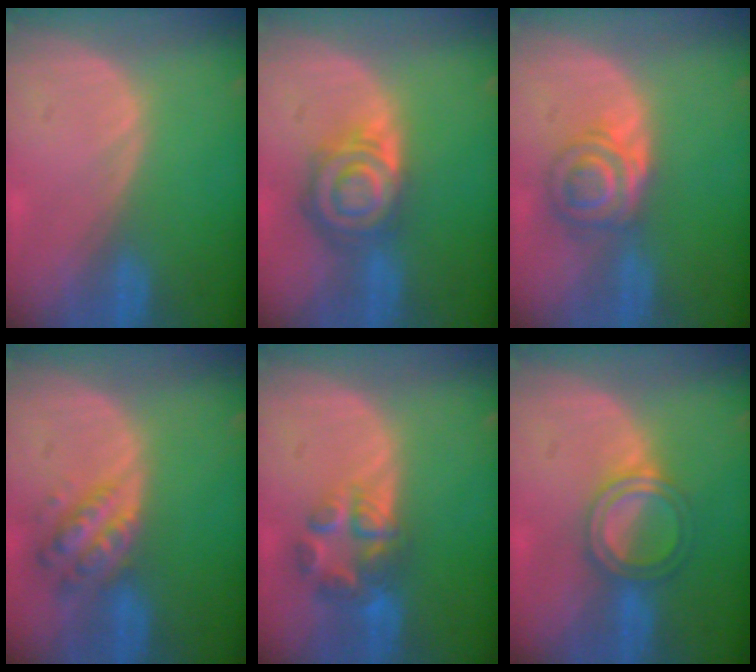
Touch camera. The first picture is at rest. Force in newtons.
{"total": 7.9, "press": 7.1, "slide": 3.6}
{"total": 6.0, "press": 5.6, "slide": 2.2}
{"total": 6.2, "press": 5.6, "slide": 2.6}
{"total": 7.0, "press": 5.9, "slide": 3.6}
{"total": 4.9, "press": 4.9, "slide": 0.3}